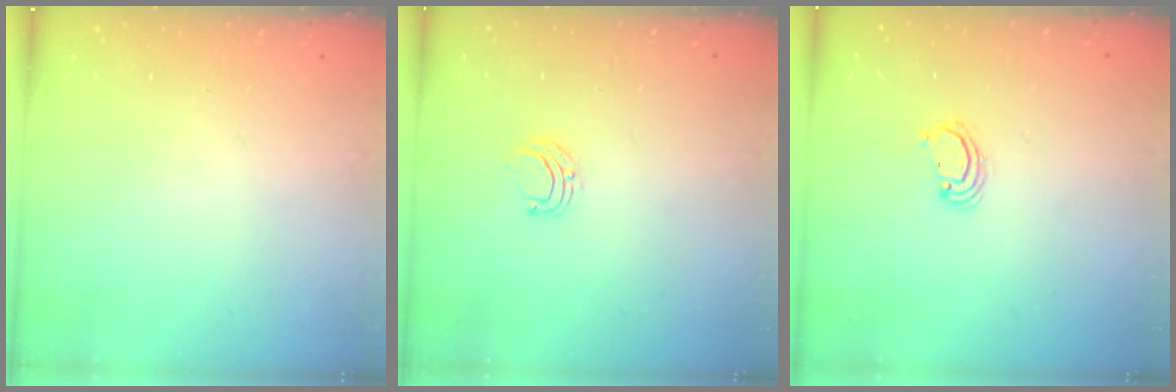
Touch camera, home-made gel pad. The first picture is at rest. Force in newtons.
{"total": 4.8, "press": 4.8, "slide": 0.3}
{"total": 2.2, "press": 2.2, "slide": 0.2}